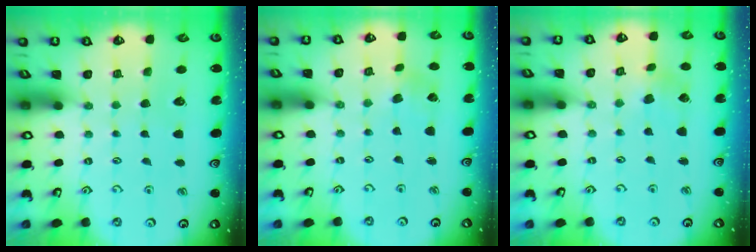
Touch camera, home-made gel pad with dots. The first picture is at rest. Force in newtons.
{"total": 2.2, "press": 2.2, "slide": 0.2}
{"total": 2.3, "press": 2.3, "slide": 0.4}